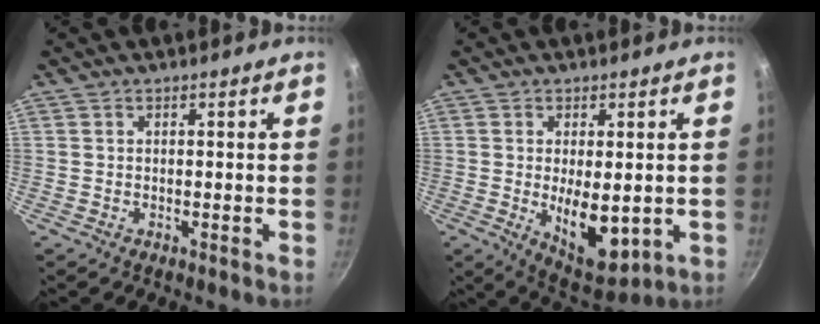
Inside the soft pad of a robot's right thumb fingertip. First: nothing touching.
{"total": 10.5, "force": [-0.9, 4.9, 9.3], "torque": [-0.123, -0.018, 0.006]}